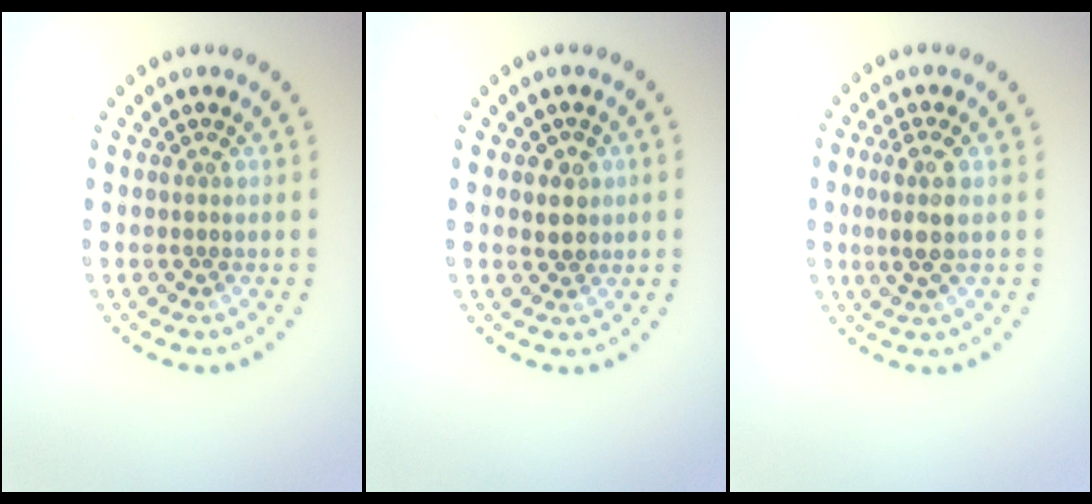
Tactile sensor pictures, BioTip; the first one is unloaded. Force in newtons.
{"total": 1.5, "press": 1.4, "slide": 0.4}
{"total": 2.4, "press": 2.1, "slide": 1.1}